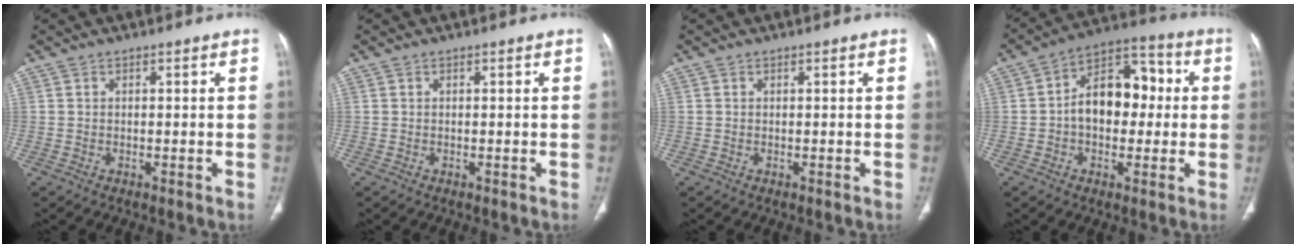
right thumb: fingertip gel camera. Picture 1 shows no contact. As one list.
[{"total": 0.0}, {"total": 0.0}, {"total": 13.6, "force": [0.3, 8.9, 10.2], "torque": [-0.123, 0.038, -0.004]}]